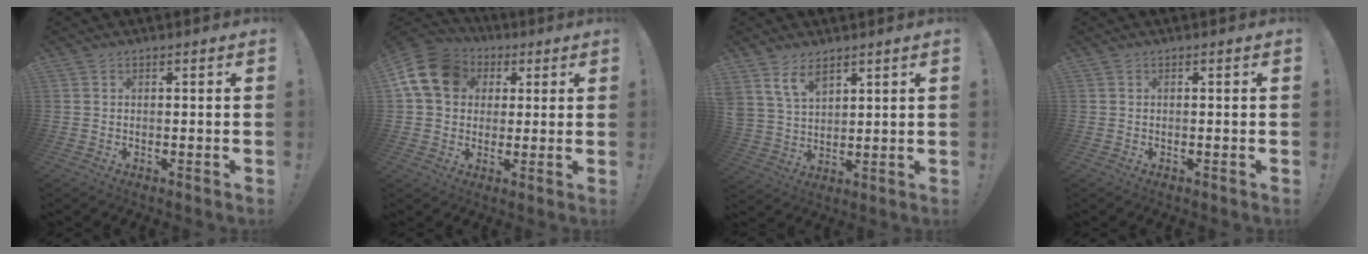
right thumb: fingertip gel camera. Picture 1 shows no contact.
{"total": 15.1, "force": [4.4, 11.9, 8.2], "torque": [-0.136, -0.006, 0.088]}
{"total": 8.0, "force": [5.8, 4.1, 3.6], "torque": [-0.070, -0.029, 0.113]}
{"total": 0.0}